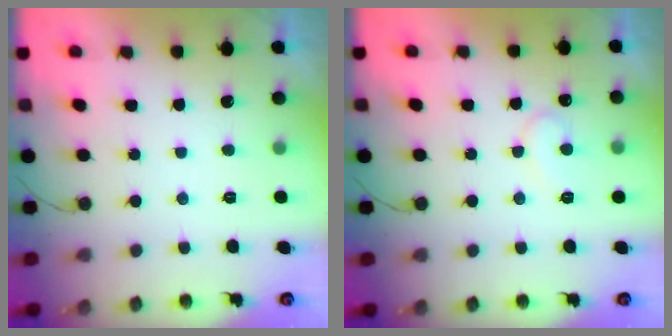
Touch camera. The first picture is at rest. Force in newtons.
{"total": 7.5, "press": 7.5, "slide": 0.4}